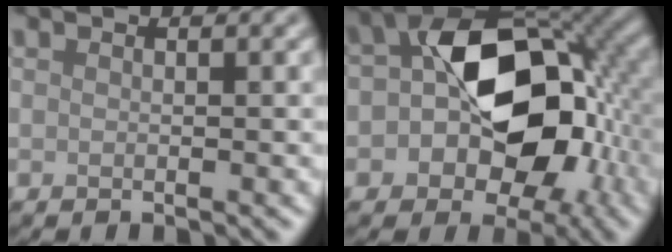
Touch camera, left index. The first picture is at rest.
{"total": 12.8, "force": [-1.2, 8.5, 9.5], "torque": [-0.134, 0.006, -0.025]}